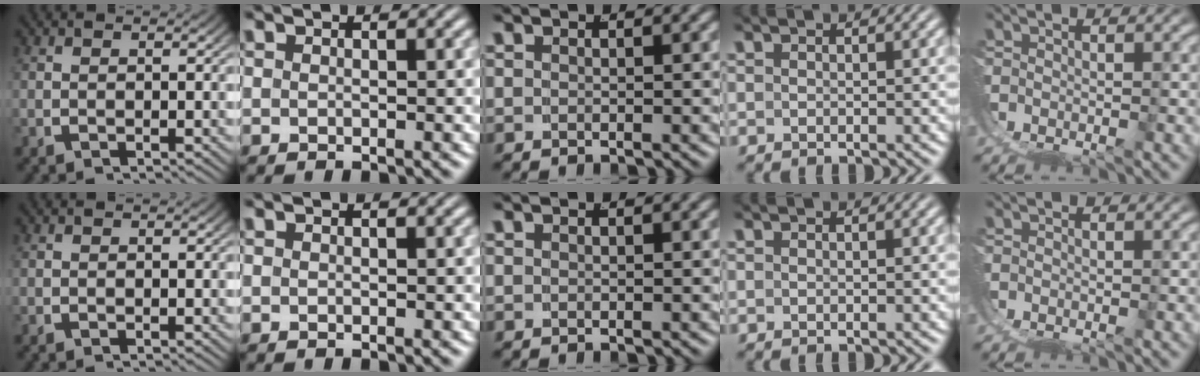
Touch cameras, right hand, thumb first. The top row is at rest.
{"index": {"total": 0.8, "force": [-0.2, -0.7, -0.3], "torque": [0.010, -0.011, 0.006]}}